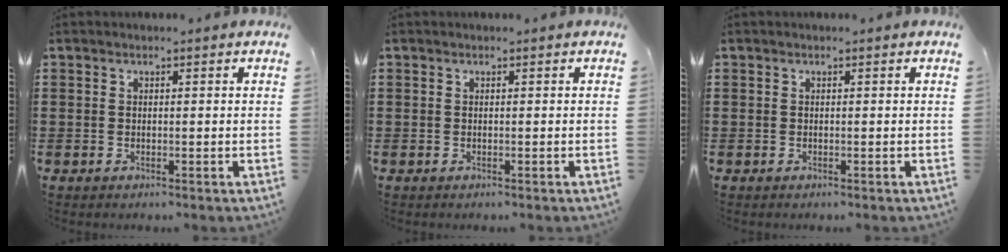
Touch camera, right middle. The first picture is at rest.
{"total": 0.0}
{"total": 0.0}